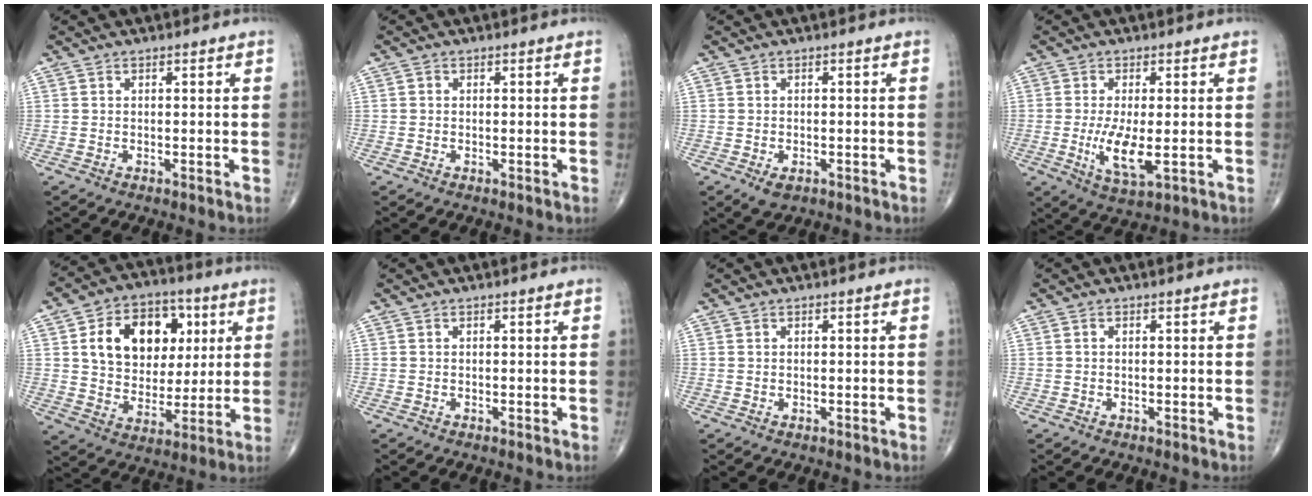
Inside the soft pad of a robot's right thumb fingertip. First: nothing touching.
{"total": 0.5, "force": [0.0, 0.5, 0.2], "torque": [0.000, 0.001, -0.002]}
{"total": 2.6, "force": [-1.2, 1.6, 1.7], "torque": [-0.023, -0.001, -0.011]}
{"total": 7.5, "force": [-1.0, 2.5, 7.0], "torque": [-0.136, -0.019, -0.013]}
{"total": 17.8, "force": [5.0, 12.9, 11.2], "torque": [-0.142, 0.000, 0.087]}
{"total": 0.0}
{"total": 0.0}
{"total": 0.0}